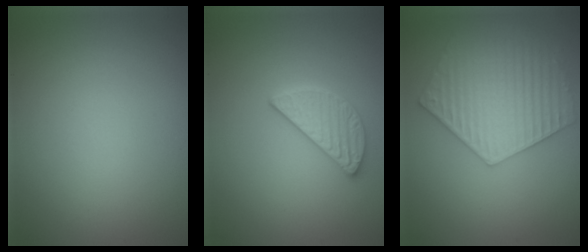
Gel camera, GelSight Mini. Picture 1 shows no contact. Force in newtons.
{"total": 2.9, "press": 2.6, "slide": 1.1}
{"total": 5.6, "press": 5.0, "slide": 2.6}